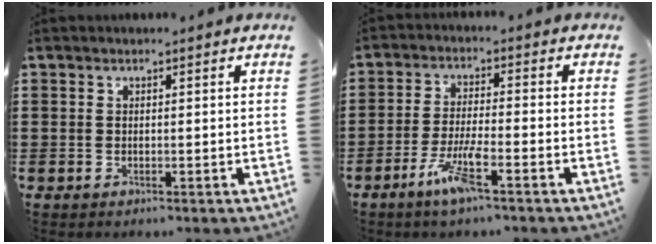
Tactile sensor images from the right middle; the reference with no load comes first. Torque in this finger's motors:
{"motor_torque": [1.49, -0.65, 0.55, 0.11]}